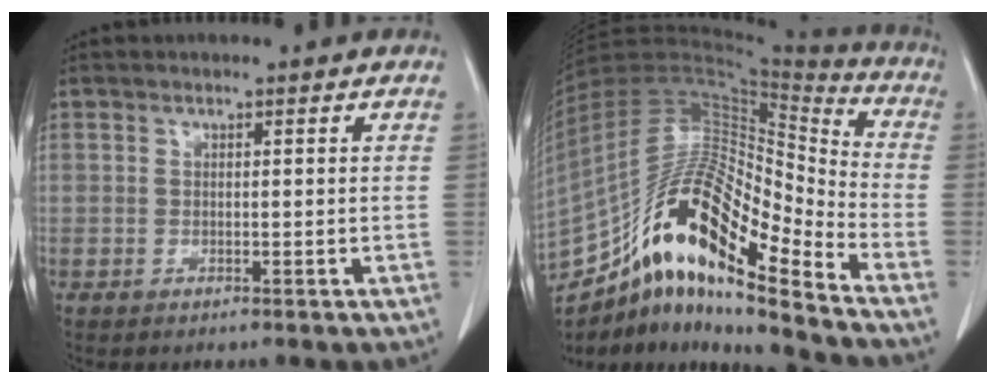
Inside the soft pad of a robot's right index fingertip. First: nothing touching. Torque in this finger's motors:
{"motor_torque": [1.10, -1.03, 0.61, 0.15]}